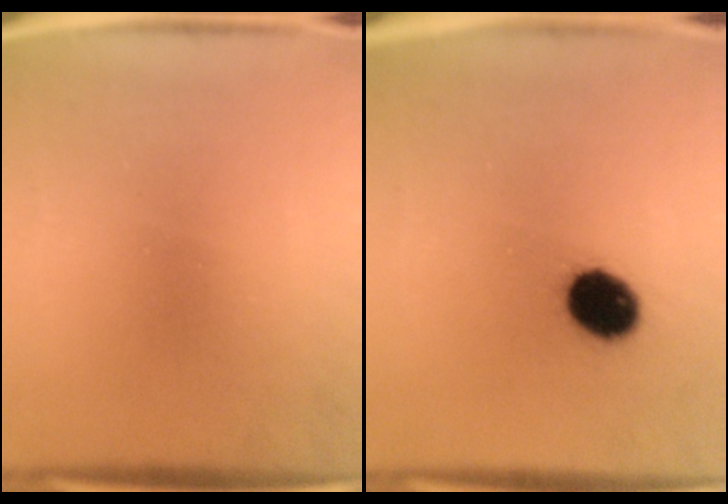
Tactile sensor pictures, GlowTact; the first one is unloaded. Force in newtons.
{"total": 9.3}